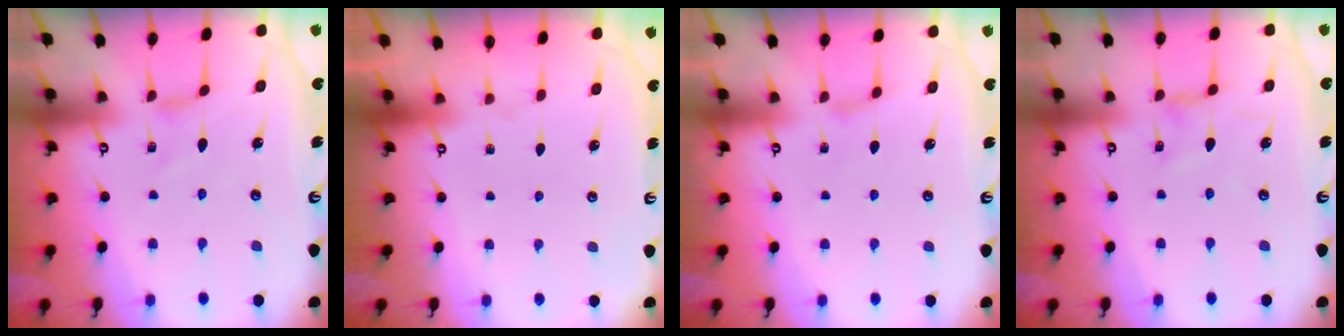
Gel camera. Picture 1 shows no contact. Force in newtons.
{"total": 0.0}
{"total": 1.8, "press": 1.7, "slide": 0.4}
{"total": 0.0}